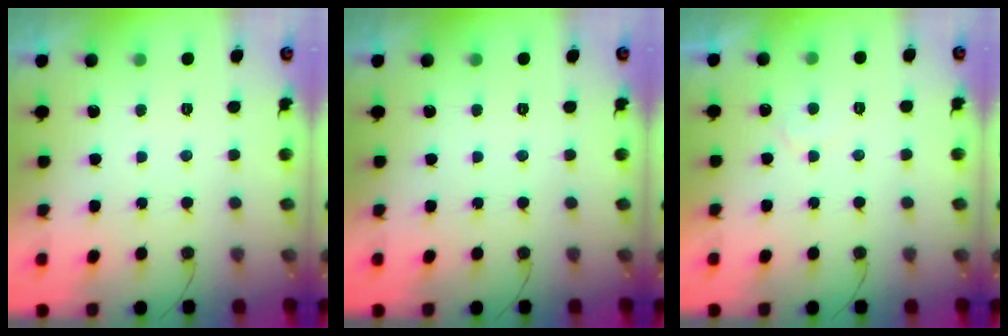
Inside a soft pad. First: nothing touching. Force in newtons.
{"total": 0.0}
{"total": 5.6, "press": 5.6, "slide": 0.3}